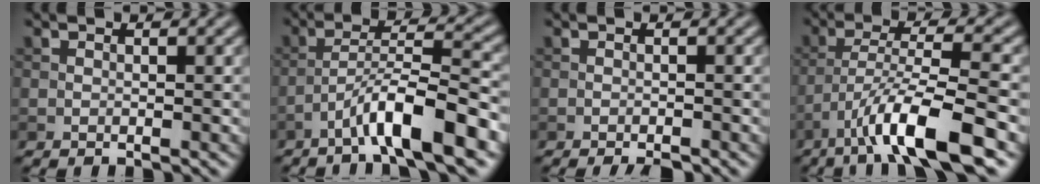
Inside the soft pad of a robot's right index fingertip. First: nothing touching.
{"total": 7.4, "force": [-4.3, 1.1, 5.9], "torque": [-0.101, 0.018, -0.075]}
{"total": 1.4, "force": [-1.2, 0.2, 0.8], "torque": [-0.009, -0.001, -0.017]}
{"total": 8.6, "force": [-5.2, 1.4, 6.8], "torque": [-0.116, 0.007, -0.094]}